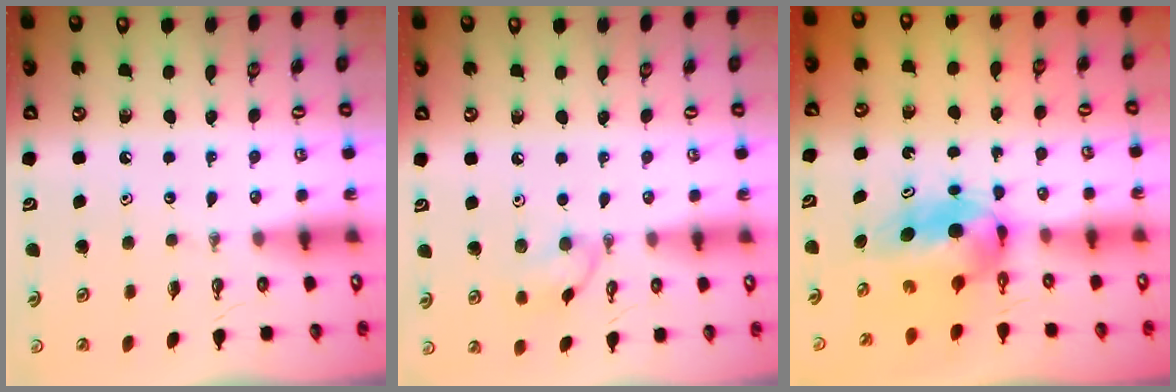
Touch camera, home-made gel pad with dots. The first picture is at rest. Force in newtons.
{"total": 8.5, "press": 8.4, "slide": 1.6}
{"total": 7.8, "press": 6.4, "slide": 4.5}